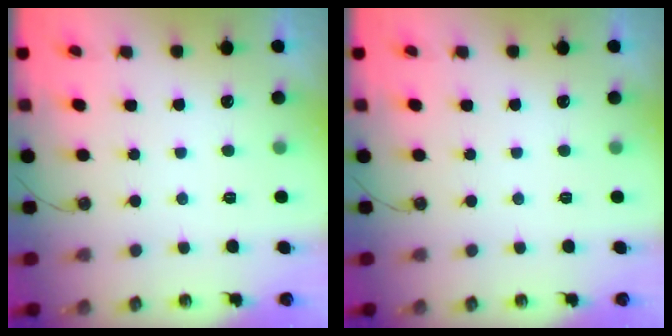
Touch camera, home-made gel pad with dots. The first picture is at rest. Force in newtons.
{"total": 0.0}